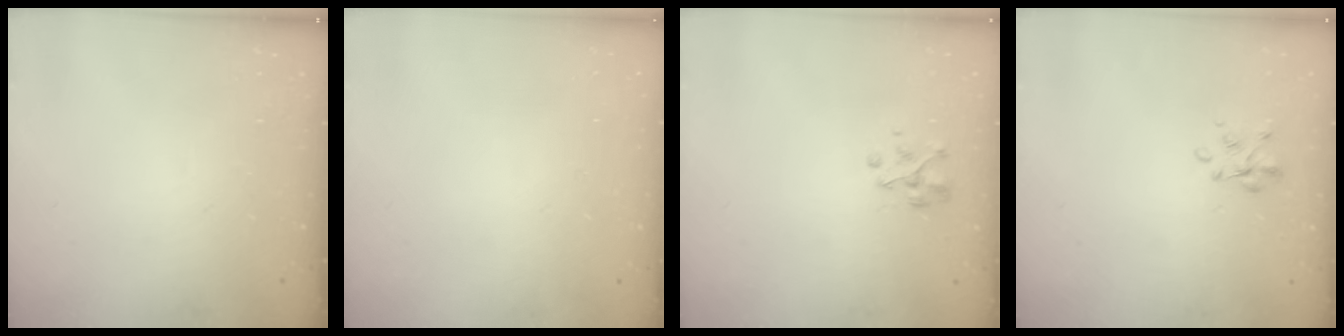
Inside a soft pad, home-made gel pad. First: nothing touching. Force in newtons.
{"total": 1.7, "press": 1.7, "slide": 0.2}
{"total": 2.8, "press": 2.8, "slide": 0.2}
{"total": 3.7, "press": 3.5, "slide": 1.1}